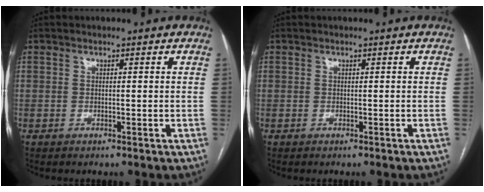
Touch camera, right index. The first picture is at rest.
{"total": 0.0}